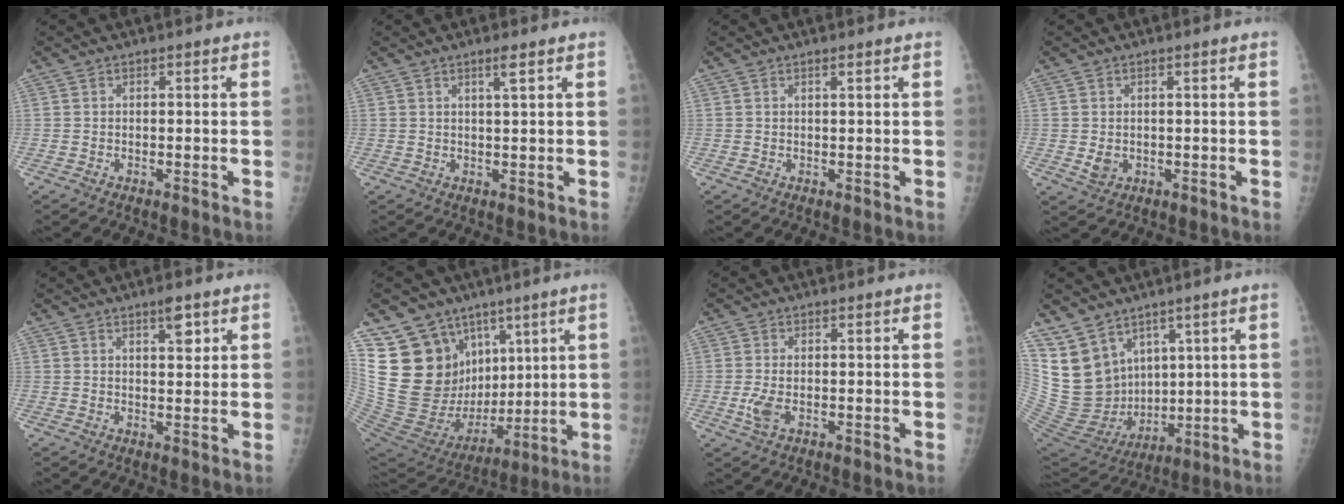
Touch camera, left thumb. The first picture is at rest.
{"total": 2.2, "force": [1.3, 0.0, 1.8], "torque": [-0.034, -0.010, 0.024]}
{"total": 0.8, "force": [0.5, 0.0, 0.6], "torque": [-0.010, -0.002, 0.009]}
{"total": 2.1, "force": [-0.1, 1.6, 1.4], "torque": [-0.017, -0.003, 0.004]}
{"total": 3.6, "force": [2.1, 1.2, 2.7], "torque": [-0.031, -0.013, 0.032]}
{"total": 22.0, "force": [10.4, 15.7, 11.5], "torque": [-0.180, -0.036, 0.217]}
{"total": 3.0, "force": [-0.5, 1.4, 2.6], "torque": [-0.070, -0.002, -0.010]}
{"total": 15.1, "force": [9.0, 10.4, 6.2], "torque": [-0.096, -0.036, 0.210]}